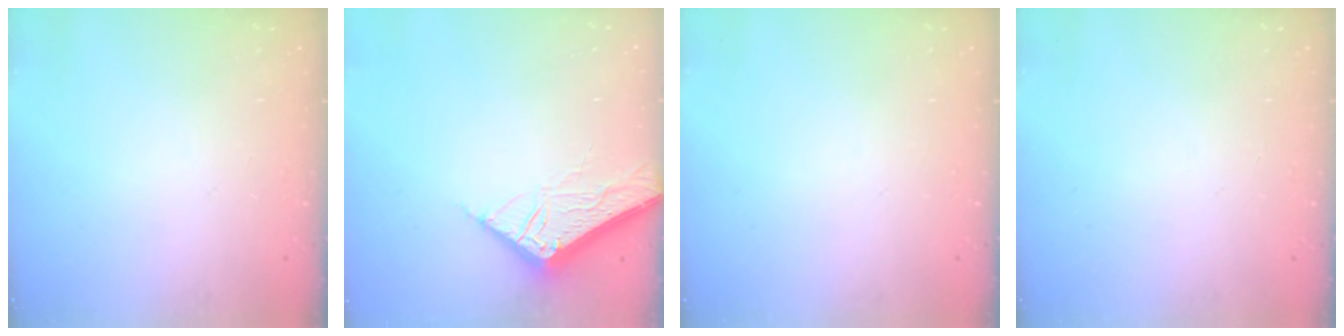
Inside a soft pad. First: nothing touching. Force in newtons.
{"total": 6.8, "press": 6.8, "slide": 0.7}
{"total": 0.0}
{"total": 0.0}